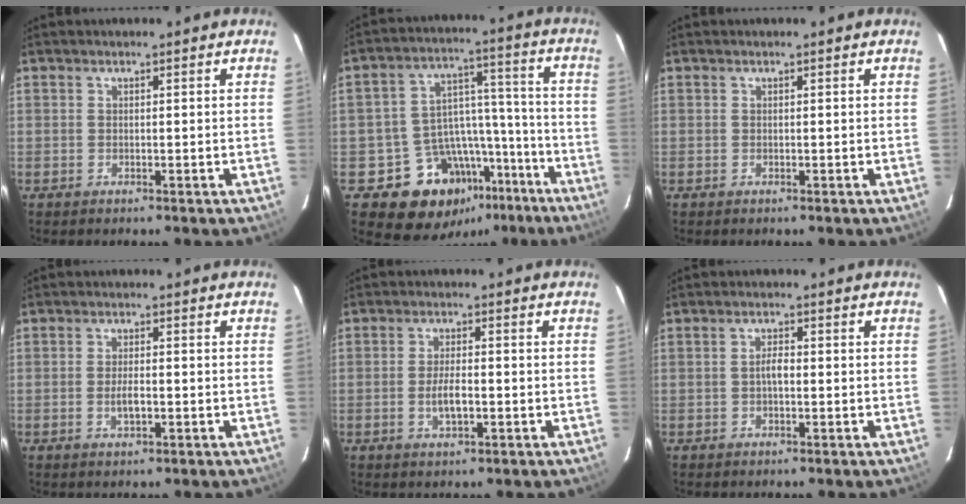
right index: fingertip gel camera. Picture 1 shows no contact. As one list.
[{"total": 16.2, "force": [-10.5, 11.4, 4.8], "torque": [-0.086, 0.069, -0.132]}, {"total": 0.0}, {"total": 3.0, "force": [-0.8, 1.0, 2.7], "torque": [-0.052, -0.002, -0.014]}, {"total": 4.3, "force": [-1.2, 1.4, 3.9], "torque": [-0.077, -0.002, -0.020]}, {"total": 1.9, "force": [-0.3, 0.8, 1.7], "torque": [-0.033, 0.006, -0.007]}]